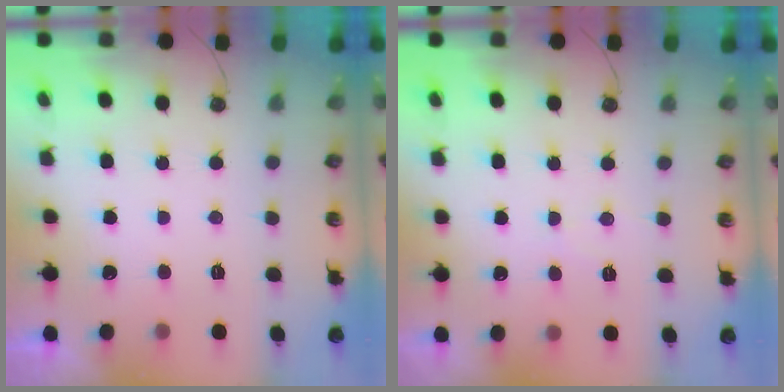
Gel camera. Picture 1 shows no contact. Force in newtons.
{"total": 4.5, "press": 4.4, "slide": 0.8}